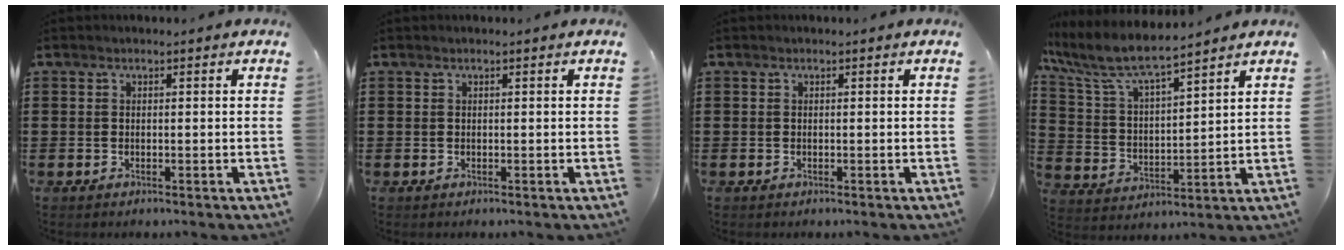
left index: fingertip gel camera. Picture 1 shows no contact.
{"total": 0.0}
{"total": 0.0}
{"total": 7.6, "force": [6.6, 1.2, 3.5], "torque": [-0.098, -0.034, 0.112]}